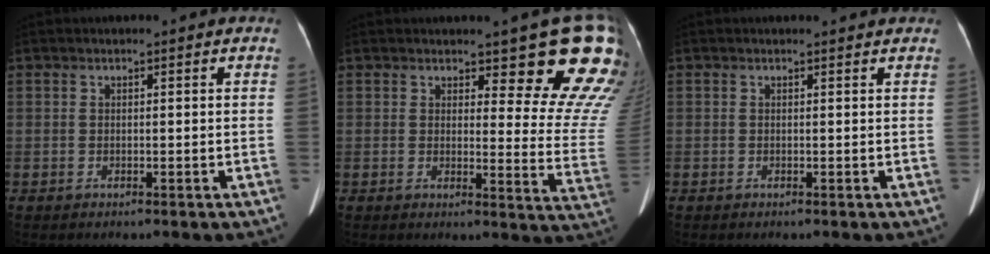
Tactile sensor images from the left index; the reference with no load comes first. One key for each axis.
{"total": 13.2, "fx": 10.4, "fy": 3.2, "fz": 7.4, "tx": -0.052, "ty": -0.056, "tz": 0.093}
{"total": 1.5, "fx": 1.5, "fy": 0.2, "fz": 0.2, "tx": -0.018, "ty": 0.009, "tz": 0.013}